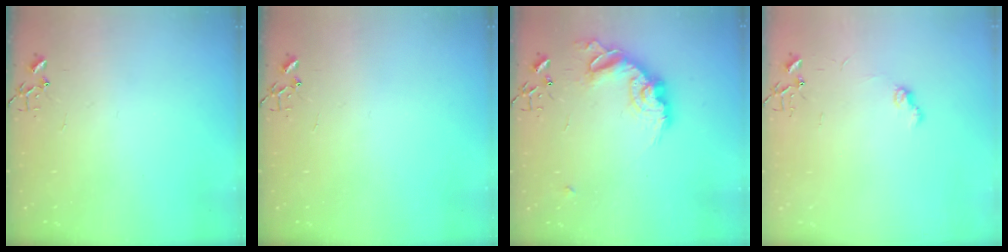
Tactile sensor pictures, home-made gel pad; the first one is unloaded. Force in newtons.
{"total": 0.0}
{"total": 16.1, "press": 16.1, "slide": 1.0}
{"total": 6.9, "press": 6.9, "slide": 0.7}